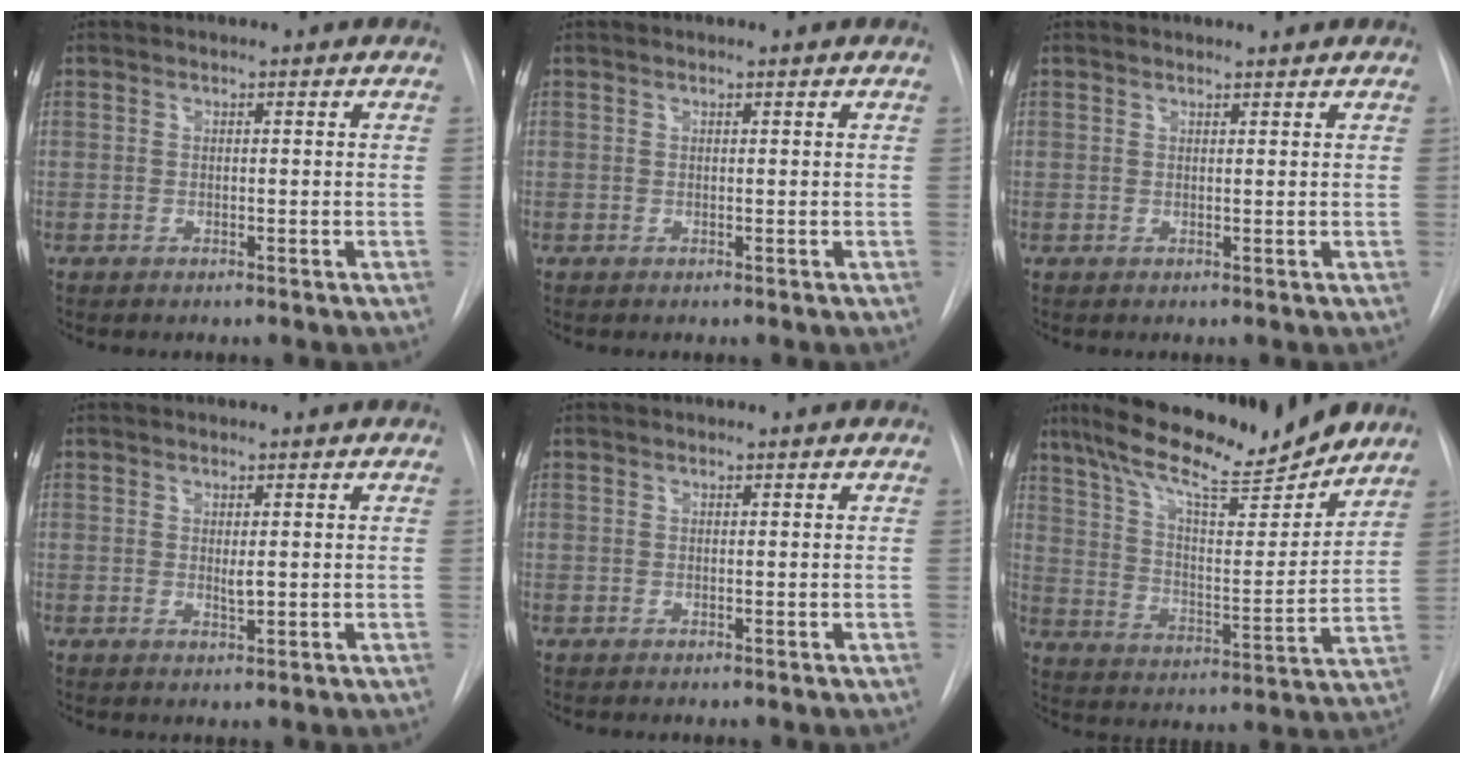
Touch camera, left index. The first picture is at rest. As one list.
[{"total": 0.0}, {"total": 1.9, "force": [1.9, 0.1, 0.2], "torque": [-0.008, 0.006, 0.024]}, {"total": 1.3, "force": [0.2, 0.3, 1.2], "torque": [-0.024, -0.005, 0.007]}, {"total": 0.0}, {"total": 20.6, "force": [16.6, 3.4, 11.6], "torque": [-0.198, 0.003, 0.262]}]